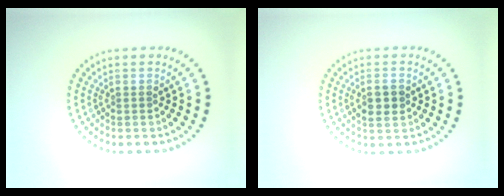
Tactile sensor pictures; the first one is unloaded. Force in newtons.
{"total": 2.1, "press": 2.0, "slide": 0.2}